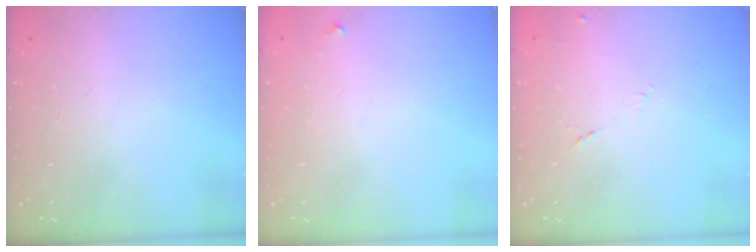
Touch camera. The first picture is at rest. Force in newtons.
{"total": 2.2, "press": 2.2, "slide": 0.1}
{"total": 4.4, "press": 4.3, "slide": 1.0}